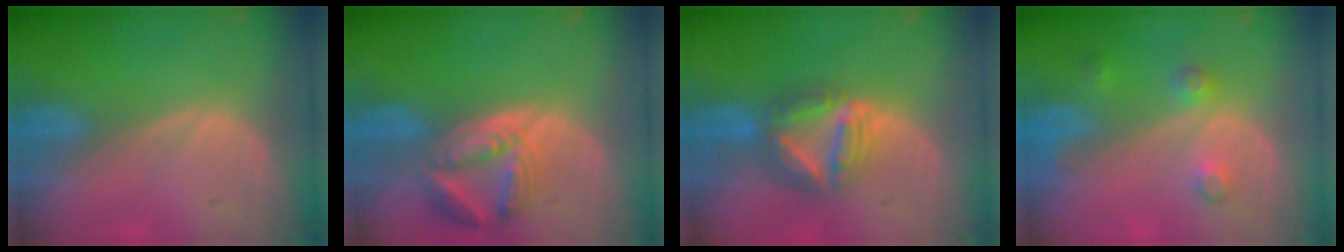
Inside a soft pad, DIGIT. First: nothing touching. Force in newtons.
{"total": 8.0, "press": 7.1, "slide": 3.7}
{"total": 7.9, "press": 6.7, "slide": 4.1}
{"total": 3.7, "press": 3.4, "slide": 1.4}